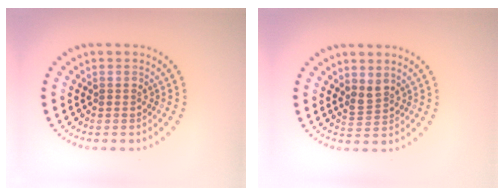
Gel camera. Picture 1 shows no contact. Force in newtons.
{"total": 1.6, "press": 1.1, "slide": 1.1}